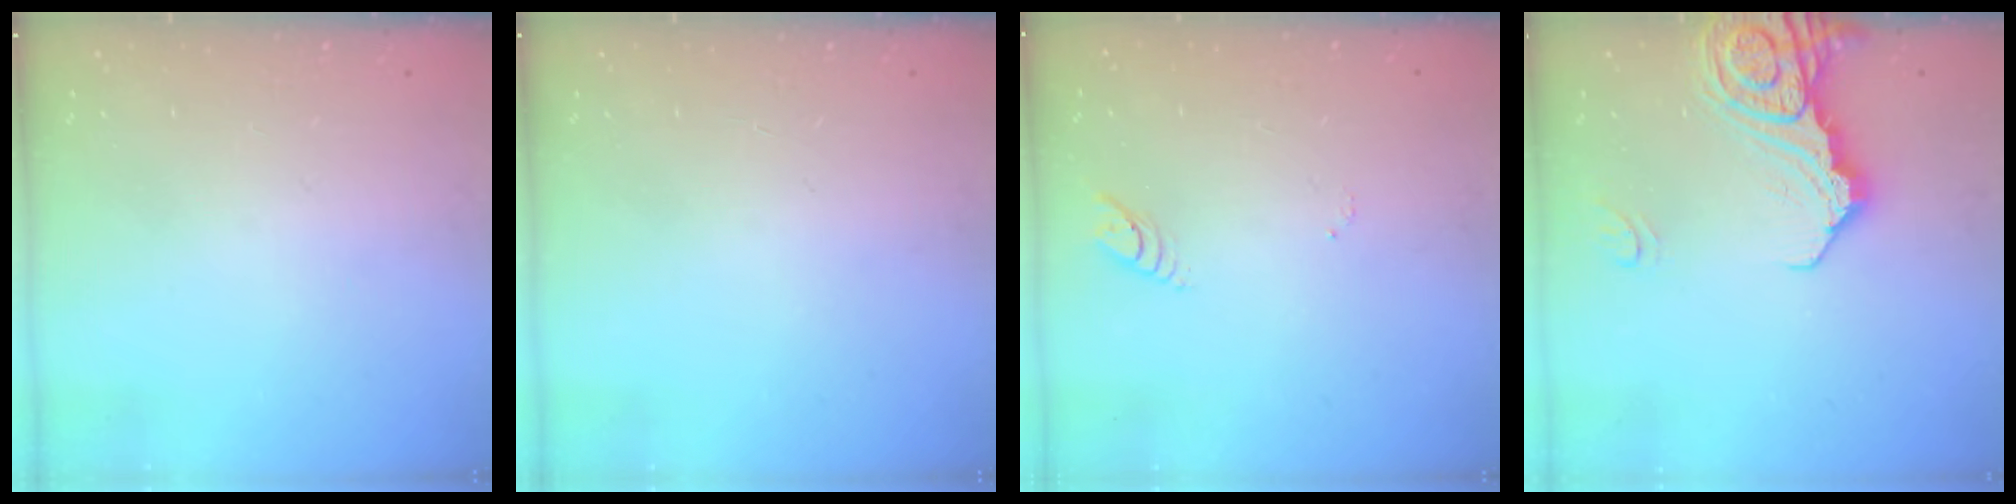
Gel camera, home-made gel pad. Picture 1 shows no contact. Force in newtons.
{"total": 2.4, "press": 2.4, "slide": 0.2}
{"total": 3.7, "press": 3.7, "slide": 0.4}
{"total": 15.8, "press": 15.7, "slide": 2.0}